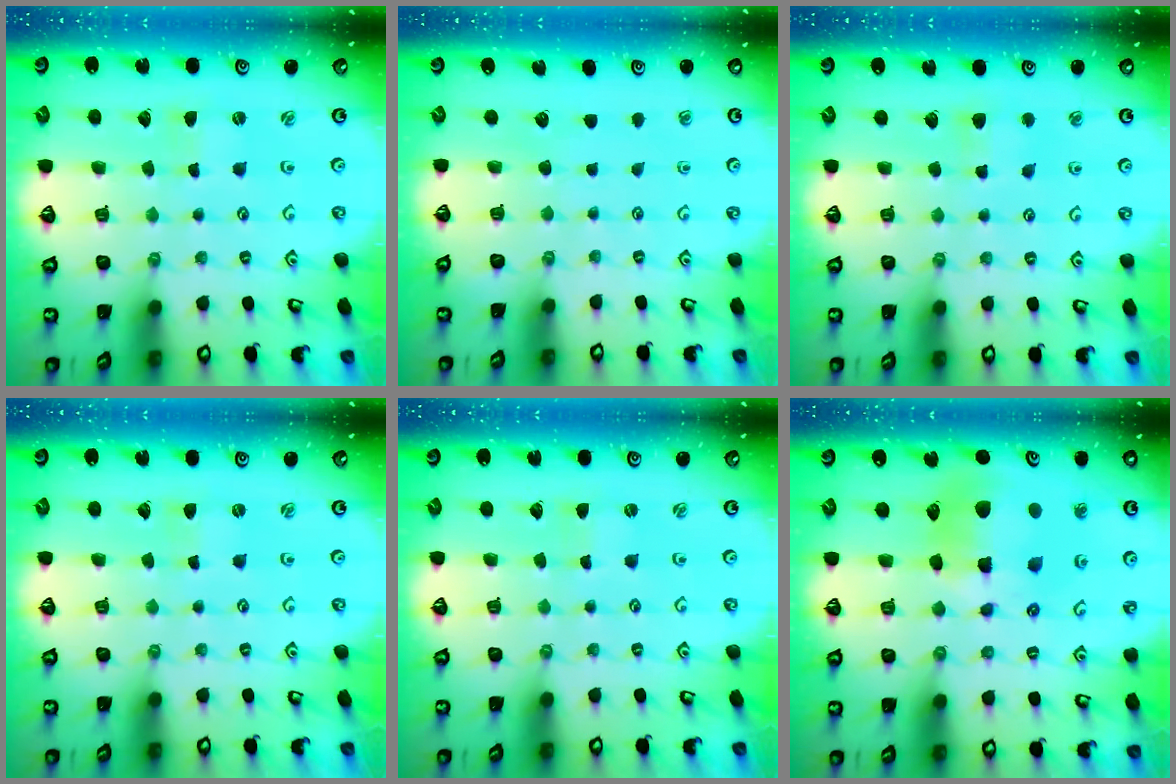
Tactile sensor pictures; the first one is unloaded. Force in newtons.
{"total": 0.0}
{"total": 4.1, "press": 4.0, "slide": 0.9}
{"total": 0.0}
{"total": 0.0}
{"total": 14.7, "press": 14.5, "slide": 1.9}